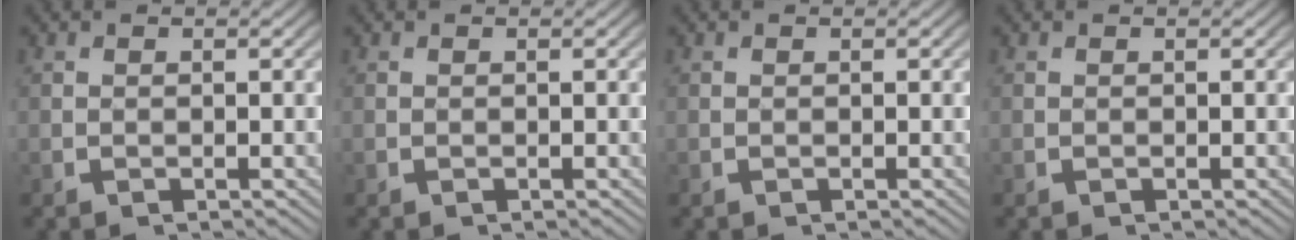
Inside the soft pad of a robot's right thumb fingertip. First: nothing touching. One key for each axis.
{"total": 0.0}
{"total": 0.0}
{"total": 0.0}